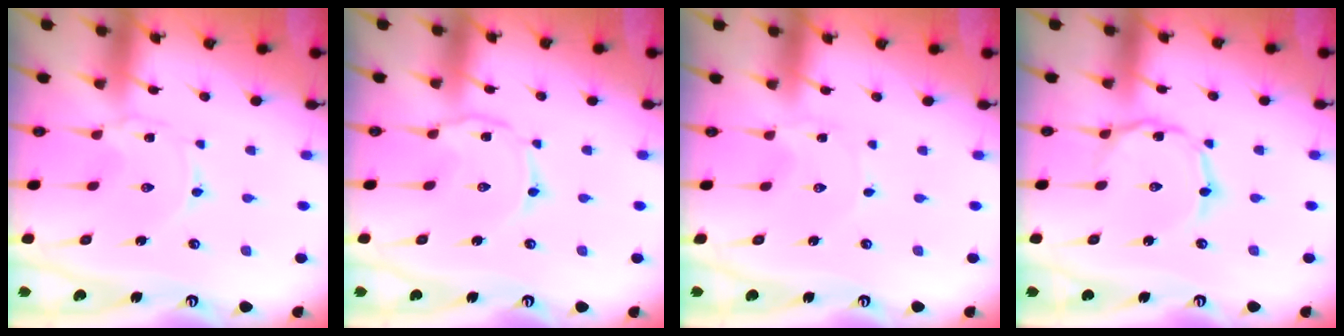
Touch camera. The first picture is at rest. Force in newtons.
{"total": 2.8, "press": 2.8, "slide": 0.4}
{"total": 0.0}
{"total": 2.3, "press": 2.3, "slide": 0.3}